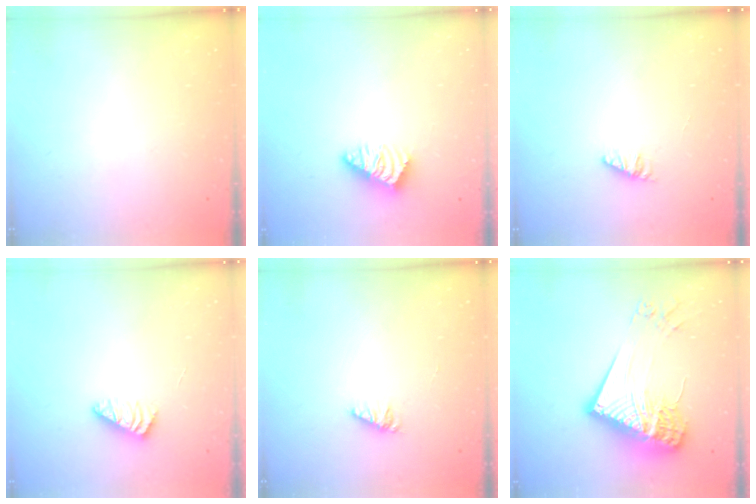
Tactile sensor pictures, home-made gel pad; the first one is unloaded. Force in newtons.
{"total": 2.4, "press": 2.4, "slide": 0.4}
{"total": 1.3, "press": 1.2, "slide": 0.2}
{"total": 2.5, "press": 2.4, "slide": 0.4}
{"total": 1.4, "press": 1.4, "slide": 0.2}
{"total": 23.4, "press": 23.3, "slide": 2.5}